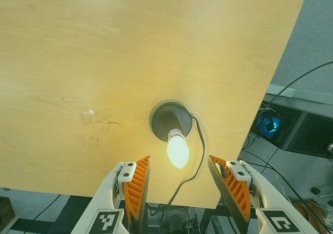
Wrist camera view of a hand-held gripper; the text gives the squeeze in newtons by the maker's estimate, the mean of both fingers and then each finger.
{"total": 0.0}